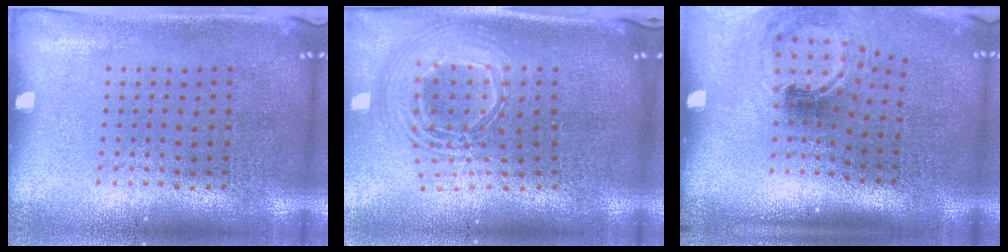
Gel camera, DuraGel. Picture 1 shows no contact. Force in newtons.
{"total": 2.6, "press": 1.9, "slide": 1.8}
{"total": 1.8, "press": 1.1, "slide": 1.4}